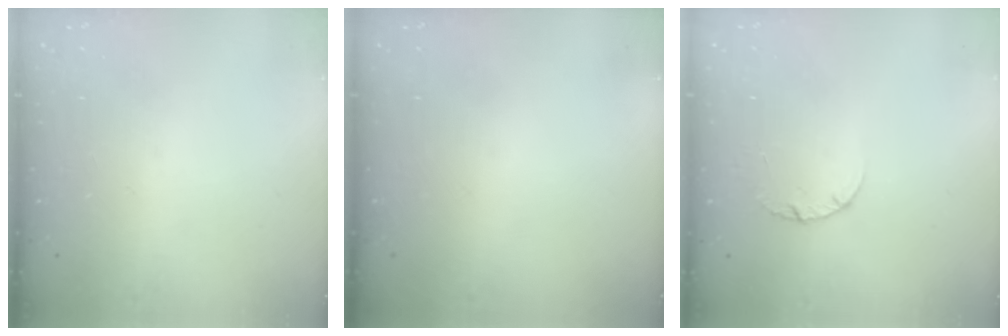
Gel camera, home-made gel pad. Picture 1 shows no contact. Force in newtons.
{"total": 0.0}
{"total": 2.6, "press": 2.6, "slide": 0.3}